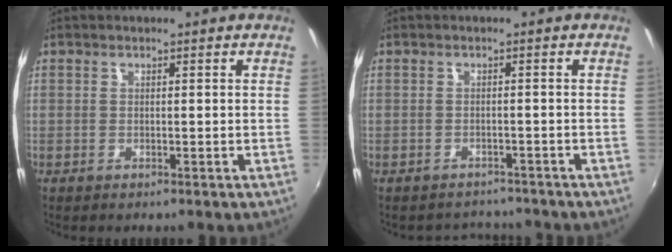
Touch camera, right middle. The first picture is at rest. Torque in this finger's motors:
{"motor_torque": [-0.49, -0.16, -0.01, -0.03]}